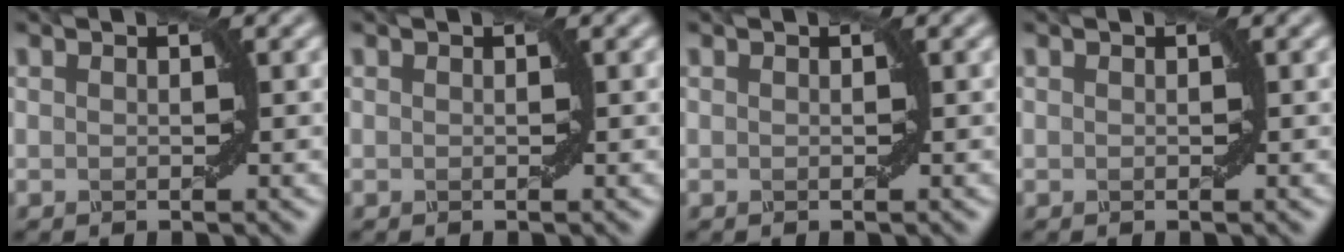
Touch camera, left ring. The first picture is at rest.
{"total": 0.0}
{"total": 0.0}
{"total": 0.0}